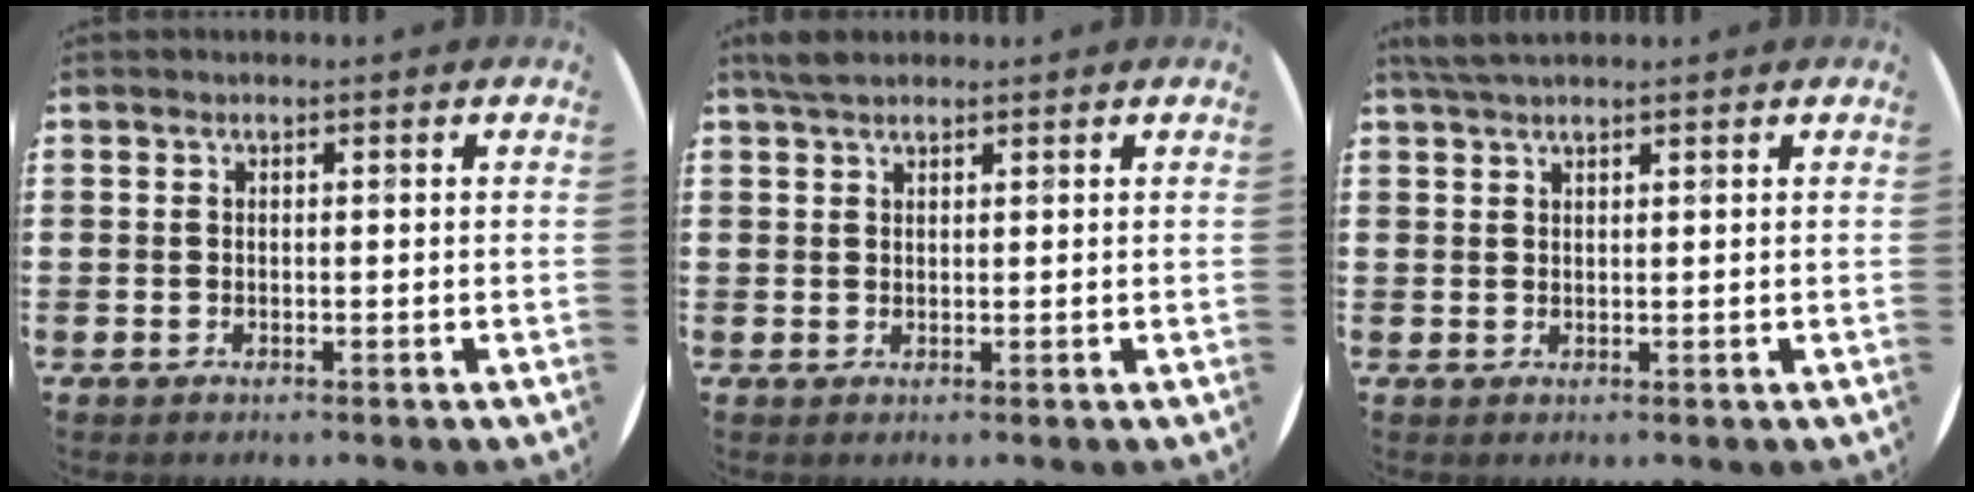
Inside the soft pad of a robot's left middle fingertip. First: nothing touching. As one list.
[{"total": 2.3, "force": [2.0, 0.8, 0.9], "torque": [-0.022, 0.007, 0.037]}, {"total": 2.0, "force": [1.8, 0.2, 0.9], "torque": [-0.020, 0.003, 0.034]}]